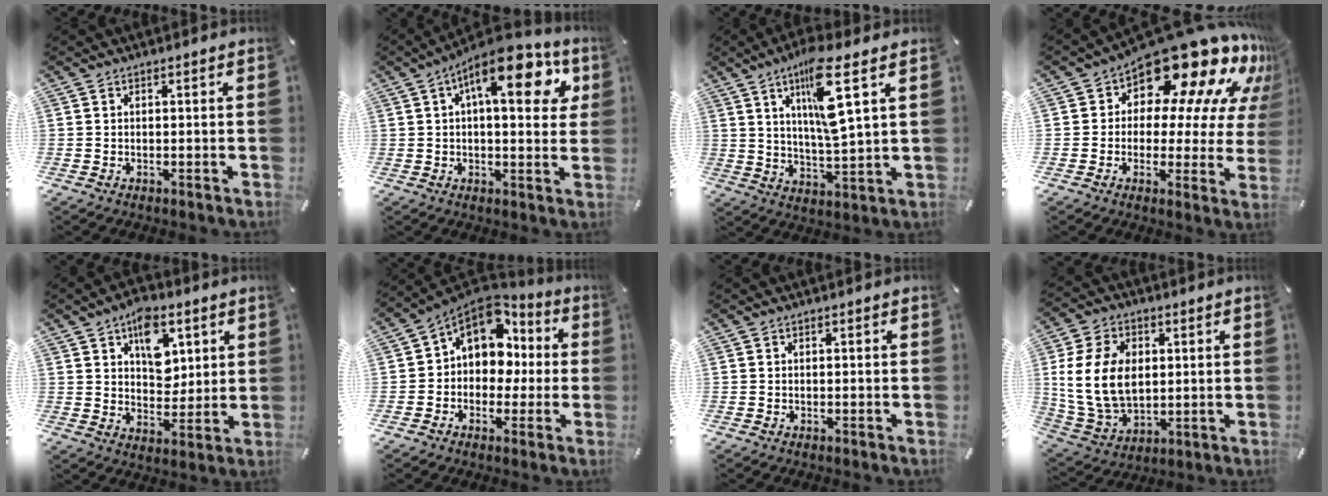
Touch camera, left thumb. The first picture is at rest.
{"total": 15.8, "force": [6.7, 6.4, 12.8], "torque": [-0.175, -0.025, 0.103]}
{"total": 13.7, "force": [6.3, 3.1, 11.8], "torque": [-0.195, -0.019, 0.101]}
{"total": 18.5, "force": [13.1, 8.0, 10.3], "torque": [-0.152, -0.114, 0.219]}
{"total": 10.6, "force": [5.0, 7.4, 5.8], "torque": [-0.068, -0.018, 0.085]}
{"total": 11.4, "force": [3.3, 9.5, 5.4], "torque": [-0.098, -0.021, 0.064]}
{"total": 0.0}
{"total": 15.1, "force": [1.9, 11.2, 9.9], "torque": [-0.219, 0.011, 0.035]}